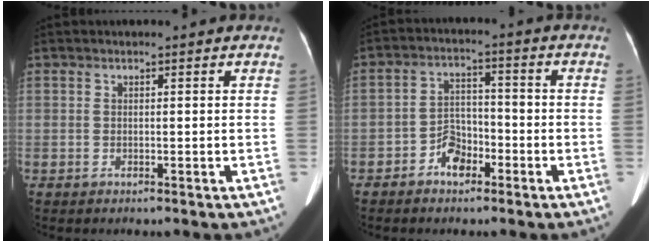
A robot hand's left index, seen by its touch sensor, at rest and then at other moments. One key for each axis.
{"total": 5.1, "fx": -2.9, "fy": 3.2, "fz": 2.7, "tx": -0.049, "ty": 0.017, "tz": -0.053}